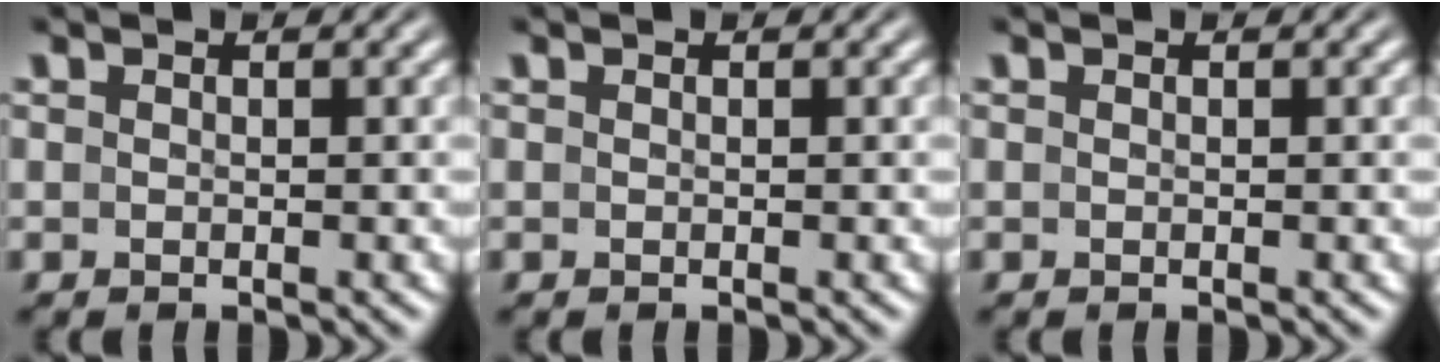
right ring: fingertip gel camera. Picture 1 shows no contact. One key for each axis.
{"total": 0.0}
{"total": 0.0}